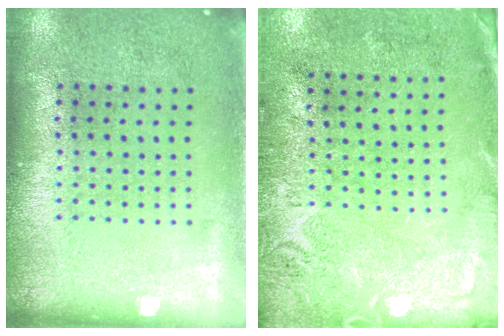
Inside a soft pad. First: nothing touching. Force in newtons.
{"total": 2.8, "press": 2.4, "slide": 1.4}